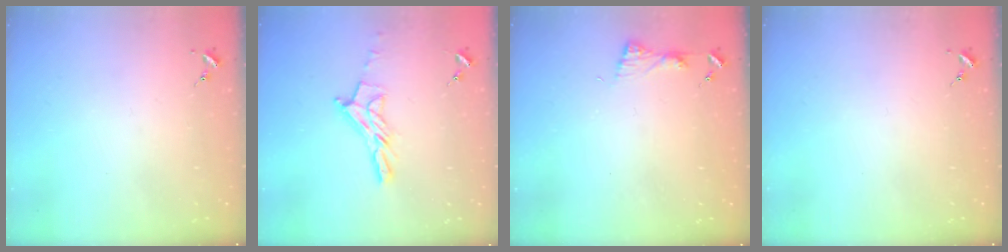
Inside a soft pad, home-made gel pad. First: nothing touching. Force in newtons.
{"total": 10.4, "press": 10.4, "slide": 0.8}
{"total": 5.6, "press": 5.5, "slide": 0.7}
{"total": 0.0}